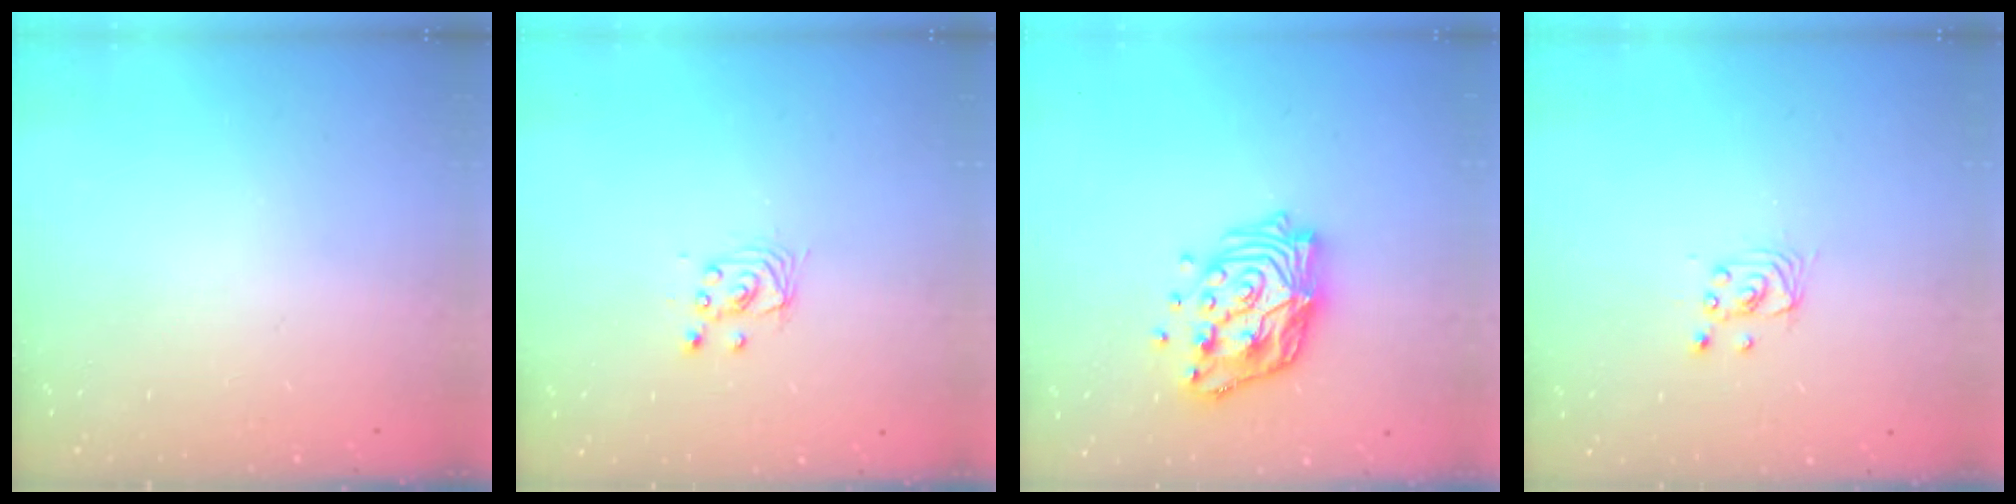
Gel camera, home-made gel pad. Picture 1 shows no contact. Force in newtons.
{"total": 2.9, "press": 2.9, "slide": 0.2}
{"total": 16.1, "press": 16.0, "slide": 1.3}
{"total": 2.5, "press": 2.5, "slide": 0.1}